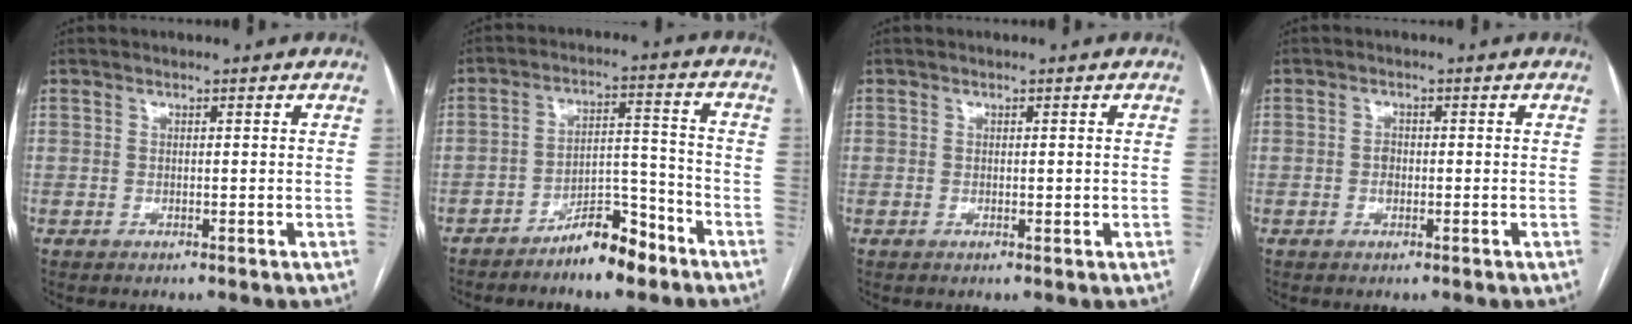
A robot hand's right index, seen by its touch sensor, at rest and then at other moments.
{"total": 7.8, "force": [-6.0, 2.3, 4.4], "torque": [-0.067, 0.018, -0.101]}
{"total": 0.8, "force": [0.0, 0.4, 0.7], "torque": [-0.009, -0.002, 0.002]}
{"total": 1.4, "force": [-0.3, 1.0, 0.9], "torque": [-0.016, 0.004, -0.005]}